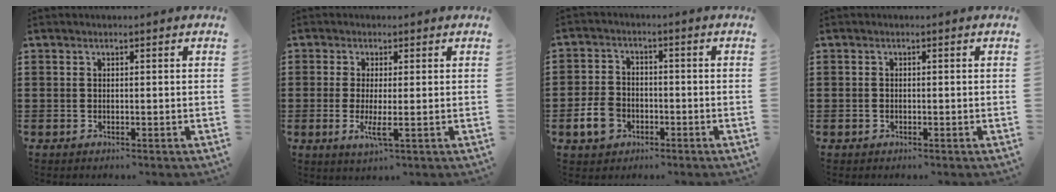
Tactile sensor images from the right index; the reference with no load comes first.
{"total": 3.5, "force": [-0.6, 0.6, 3.4], "torque": [-0.066, -0.006, -0.013]}
{"total": 5.6, "force": [-2.4, 4.1, 3.1], "torque": [-0.085, -0.002, -0.050]}
{"total": 0.6, "force": [-0.5, 0.4, 0.2], "torque": [-0.005, -0.001, -0.009]}